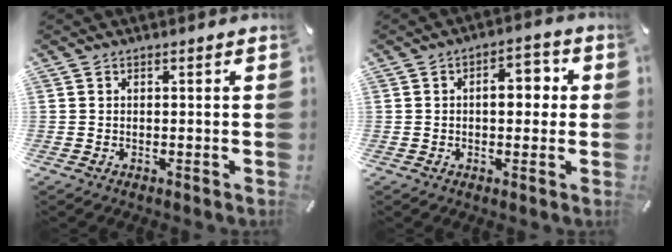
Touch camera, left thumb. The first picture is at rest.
{"total": 6.6, "force": [0.3, 3.9, 5.4], "torque": [-0.057, -0.002, -0.008]}